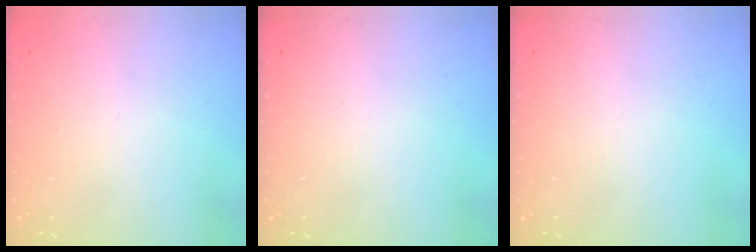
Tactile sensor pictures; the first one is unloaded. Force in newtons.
{"total": 0.0}
{"total": 0.0}